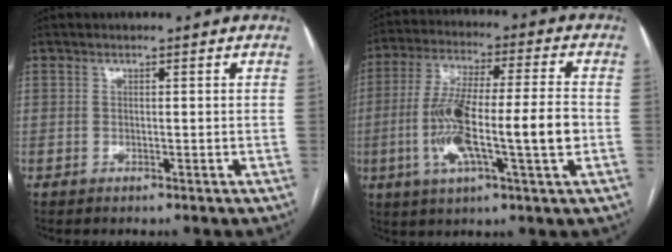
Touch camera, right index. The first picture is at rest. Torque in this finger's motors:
{"motor_torque": [0.96, -0.19, 0.53, 0.21]}